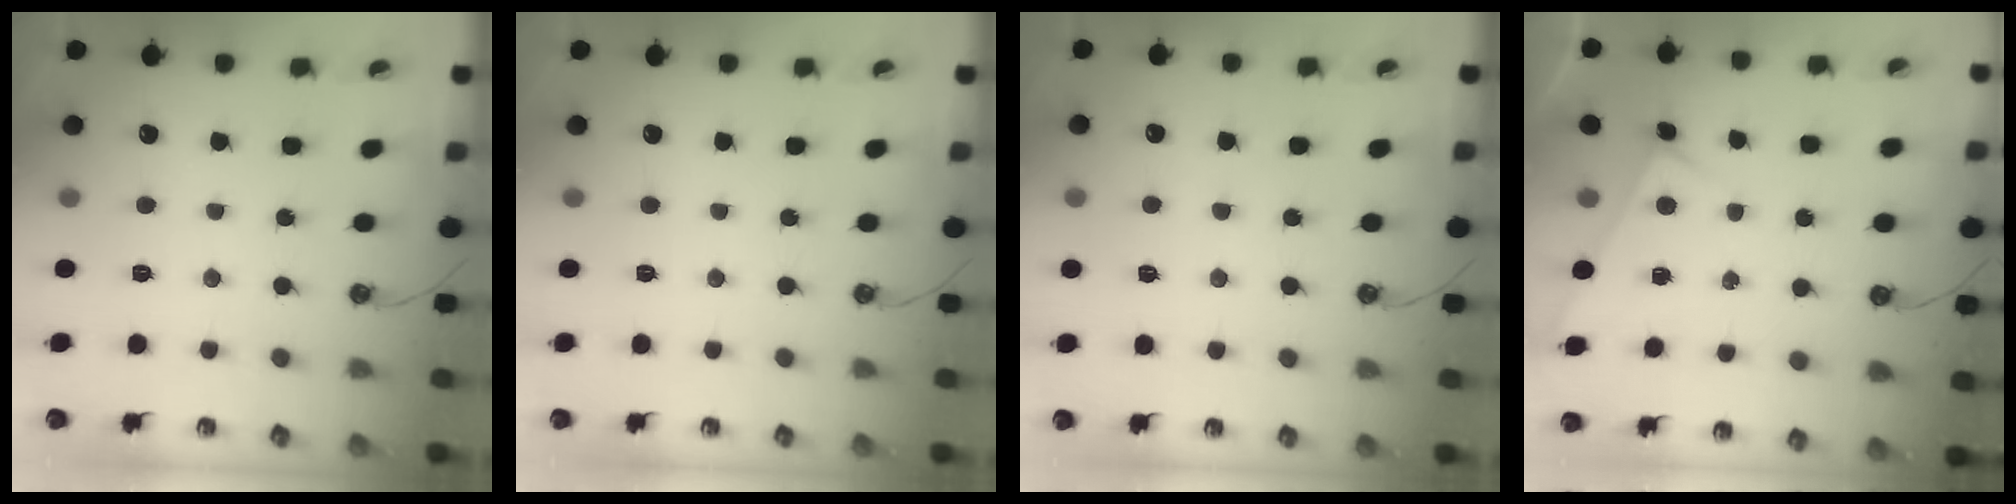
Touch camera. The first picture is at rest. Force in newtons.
{"total": 0.0}
{"total": 0.8, "press": 0.8, "slide": 0.2}
{"total": 4.7, "press": 4.7, "slide": 0.2}